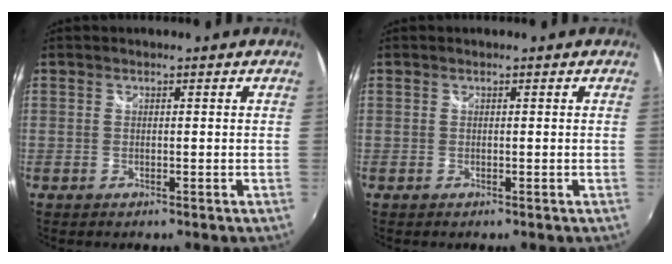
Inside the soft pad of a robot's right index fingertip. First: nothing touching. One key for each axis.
{"total": 0.0}